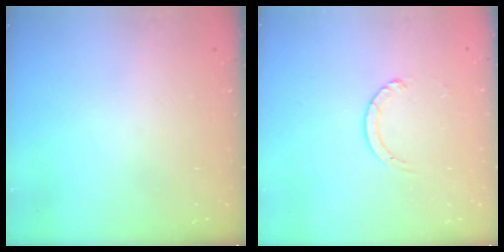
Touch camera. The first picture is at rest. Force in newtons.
{"total": 2.7, "press": 2.7, "slide": 0.3}